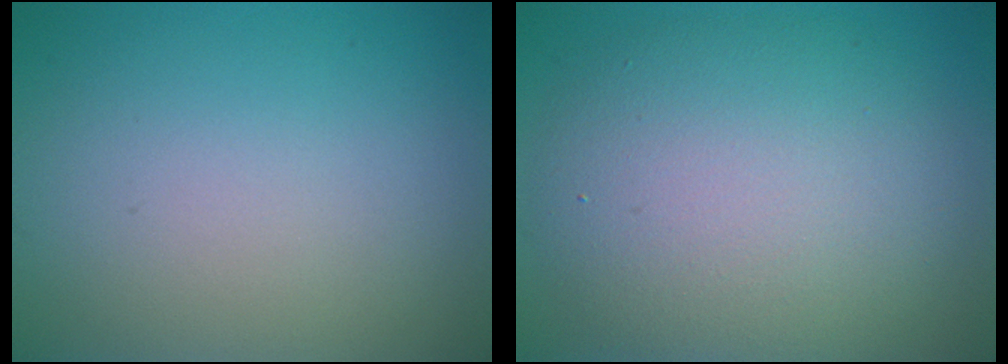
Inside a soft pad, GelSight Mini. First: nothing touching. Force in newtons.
{"total": 8.9, "press": 8.9, "slide": 0.3}